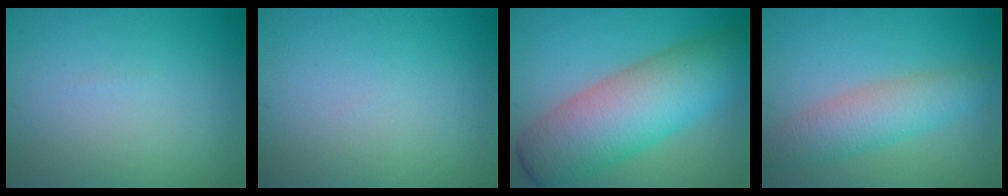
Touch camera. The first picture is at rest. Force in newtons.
{"total": 0.0}
{"total": 9.8, "press": 9.8, "slide": 0.1}
{"total": 4.3, "press": 4.3, "slide": 0.2}